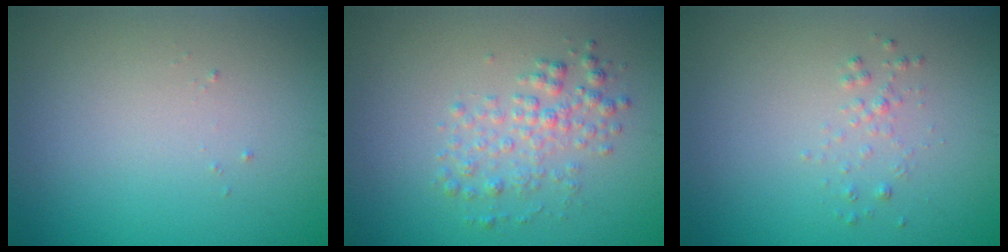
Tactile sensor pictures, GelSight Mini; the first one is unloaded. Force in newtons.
{"total": 2.5, "press": 2.5, "slide": 0.0}
{"total": 0.9, "press": 0.9, "slide": 0.0}